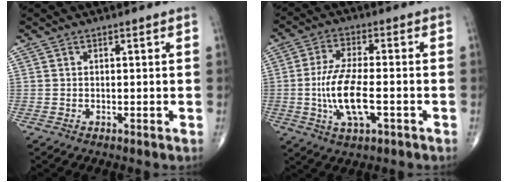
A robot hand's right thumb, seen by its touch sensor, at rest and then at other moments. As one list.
[{"total": 10.8, "force": [-2.2, 4.1, 9.8], "torque": [-0.198, 0.008, -0.041]}]